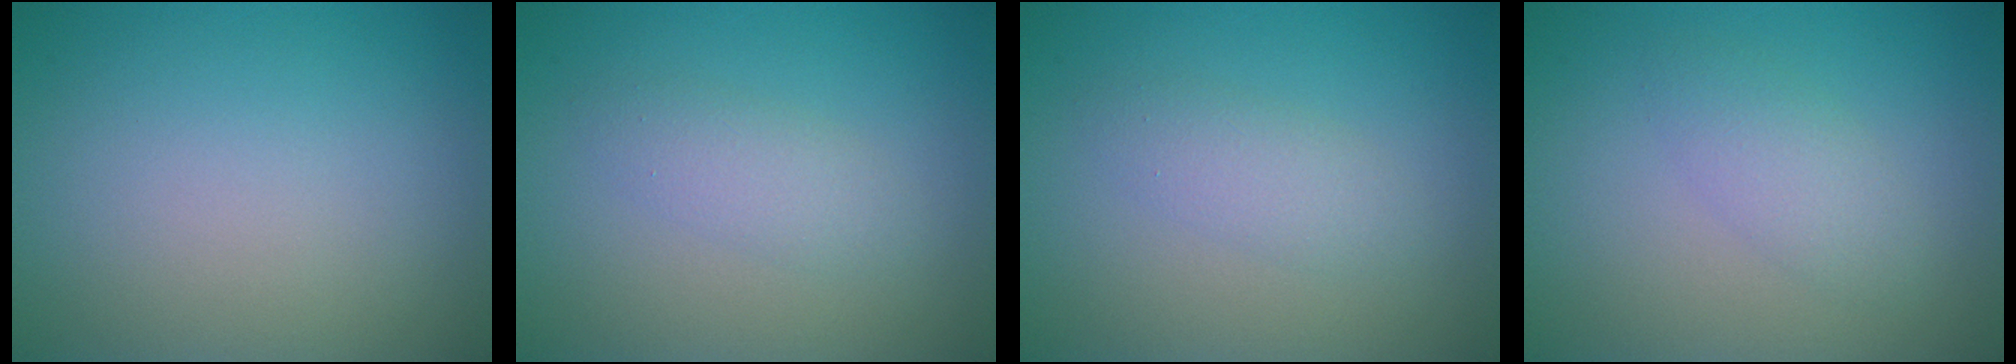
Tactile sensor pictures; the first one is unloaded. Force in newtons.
{"total": 2.0, "press": 2.0, "slide": 0.2}
{"total": 2.0, "press": 2.0, "slide": 0.2}
{"total": 2.2, "press": 2.2, "slide": 0.1}